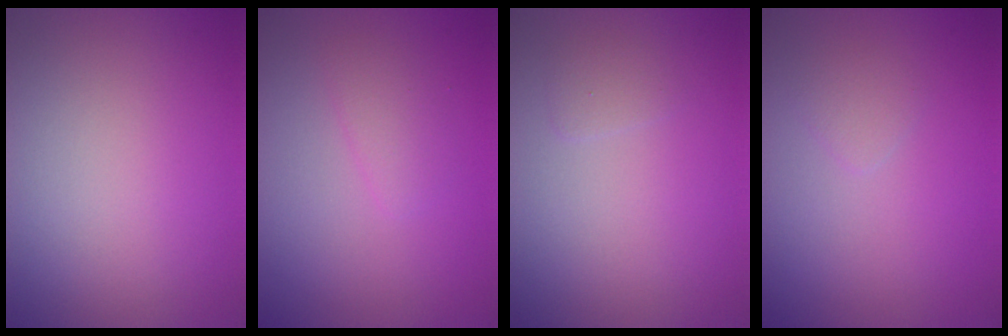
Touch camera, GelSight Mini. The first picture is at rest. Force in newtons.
{"total": 1.4, "press": 1.4, "slide": 0.1}
{"total": 0.8, "press": 0.8, "slide": 0.0}
{"total": 0.9, "press": 0.9, "slide": 0.0}